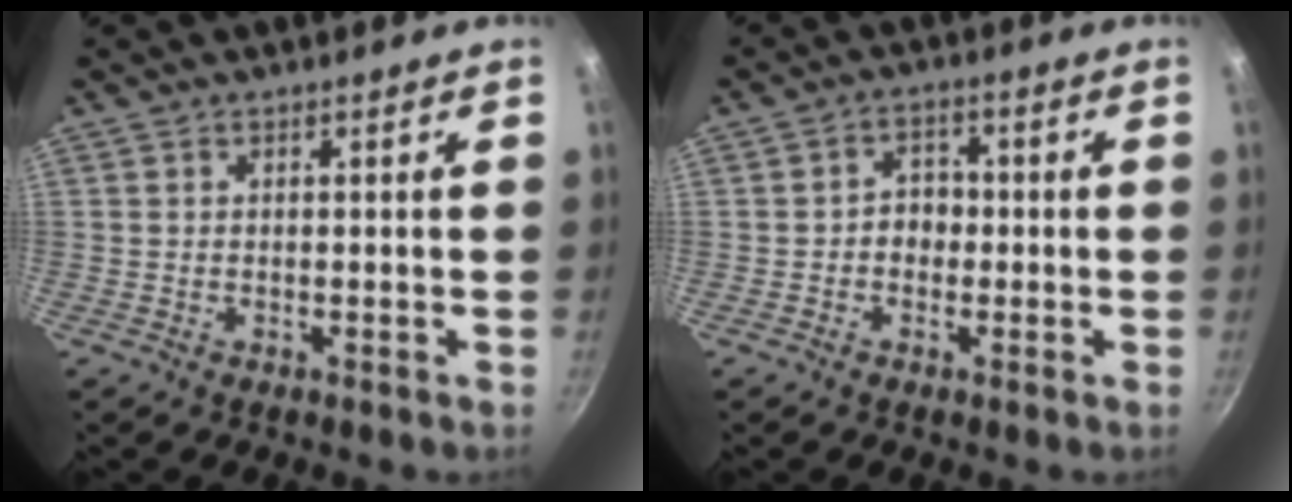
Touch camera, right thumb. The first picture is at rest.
{"total": 3.9, "force": [-0.7, 3.2, 2.0], "torque": [-0.005, 0.012, -0.014]}